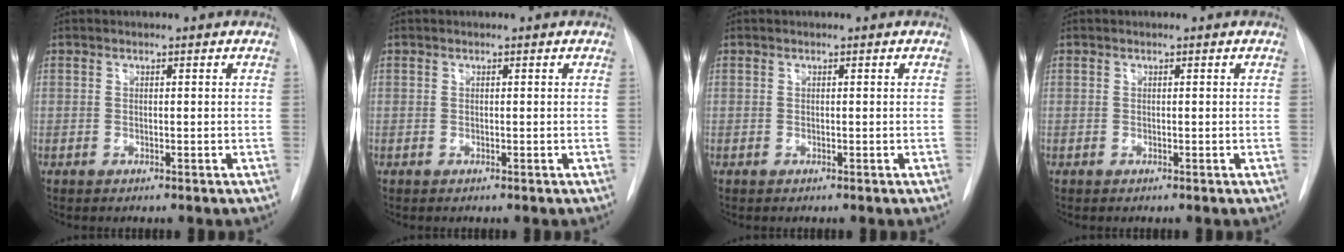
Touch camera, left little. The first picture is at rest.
{"total": 0.0}
{"total": 0.0}
{"total": 0.0}